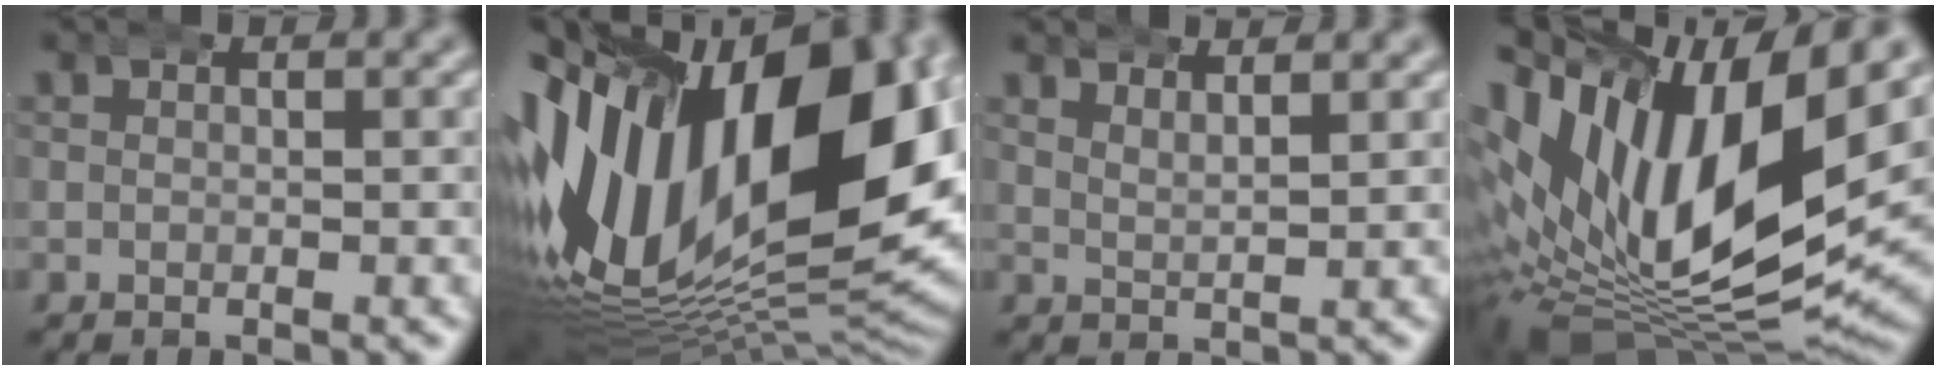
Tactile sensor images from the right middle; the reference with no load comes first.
{"total": 31.9, "force": [-0.6, 19.2, 25.5], "torque": [-0.439, -0.035, 0.018]}
{"total": 2.2, "force": [2.1, -0.5, 0.1], "torque": [-0.012, -0.008, 0.047]}
{"total": 21.4, "force": [0.4, 13.6, 16.5], "torque": [-0.304, -0.042, 0.024]}